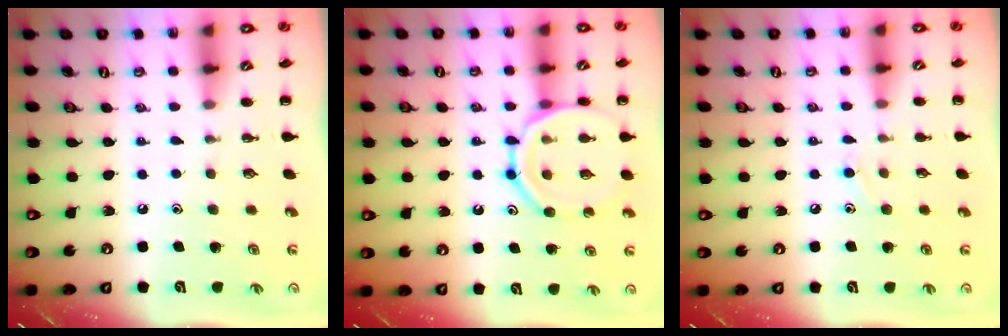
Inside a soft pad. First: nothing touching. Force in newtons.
{"total": 14.9, "press": 14.7, "slide": 1.9}
{"total": 7.6, "press": 7.3, "slide": 2.3}